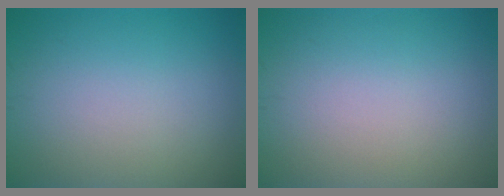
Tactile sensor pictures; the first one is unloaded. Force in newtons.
{"total": 0.0}